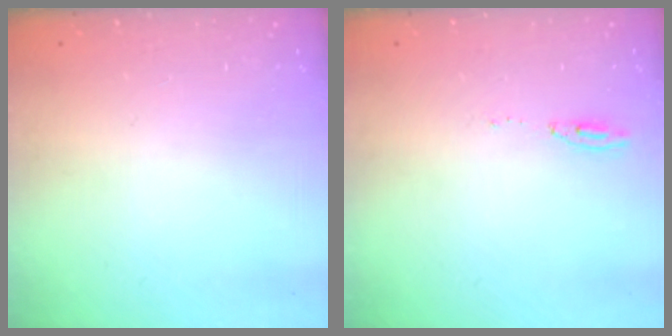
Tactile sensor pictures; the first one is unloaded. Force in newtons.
{"total": 4.8, "press": 4.8, "slide": 0.6}